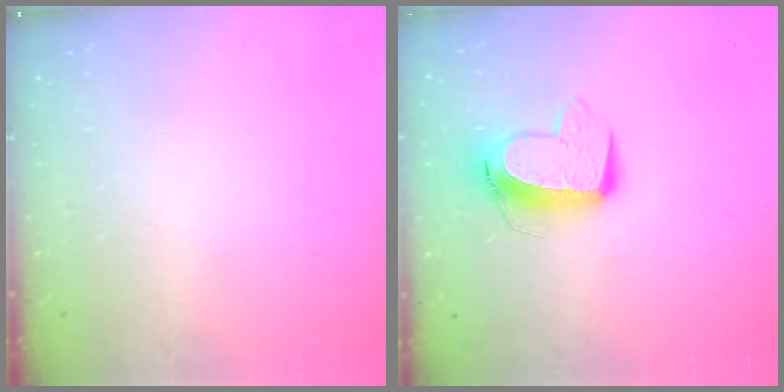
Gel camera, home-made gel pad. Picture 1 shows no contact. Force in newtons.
{"total": 11.7, "press": 11.6, "slide": 1.5}